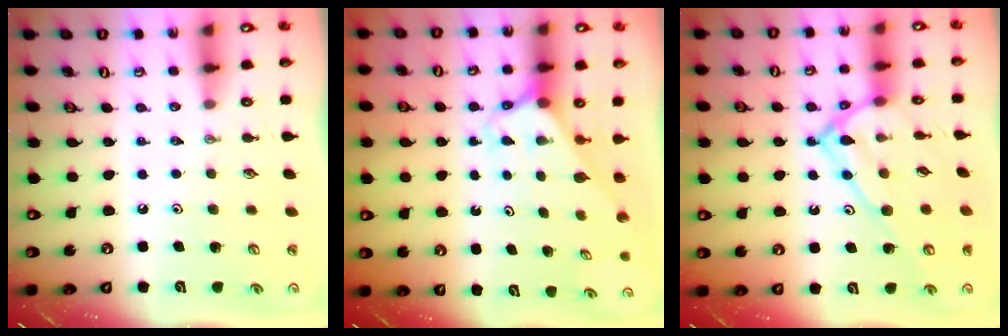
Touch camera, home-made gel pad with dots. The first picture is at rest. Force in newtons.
{"total": 2.6, "press": 2.6, "slide": 0.2}
{"total": 15.6, "press": 15.6, "slide": 0.6}